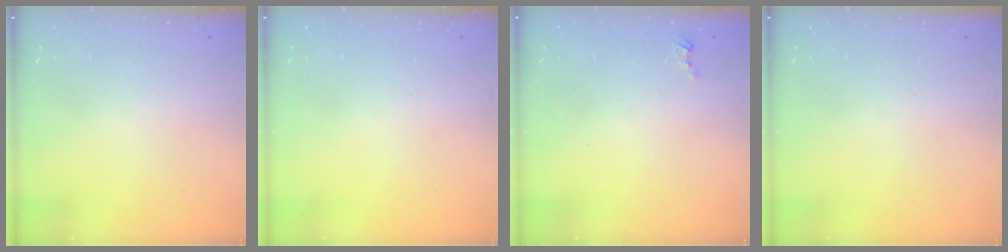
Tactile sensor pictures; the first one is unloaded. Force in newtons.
{"total": 0.0}
{"total": 2.5, "press": 2.5, "slide": 0.3}
{"total": 0.0}